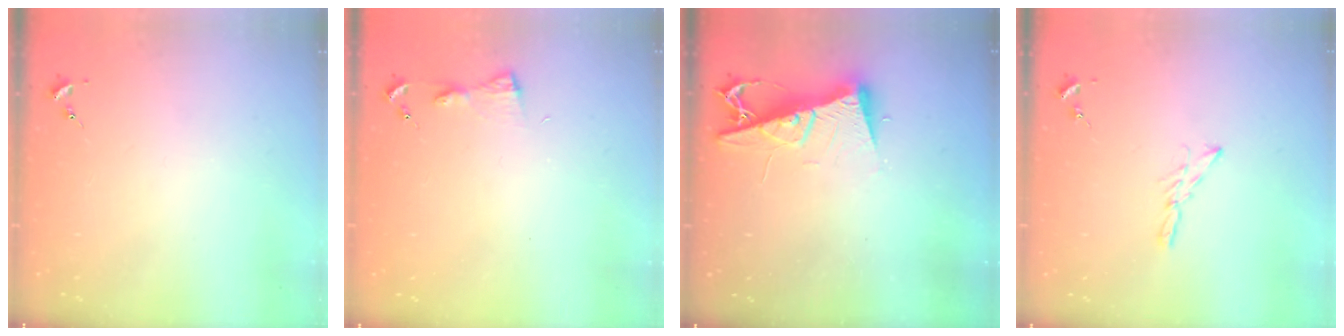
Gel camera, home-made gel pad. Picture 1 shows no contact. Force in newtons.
{"total": 4.2, "press": 4.2, "slide": 0.5}
{"total": 11.3, "press": 11.2, "slide": 1.1}
{"total": 4.7, "press": 4.7, "slide": 0.1}